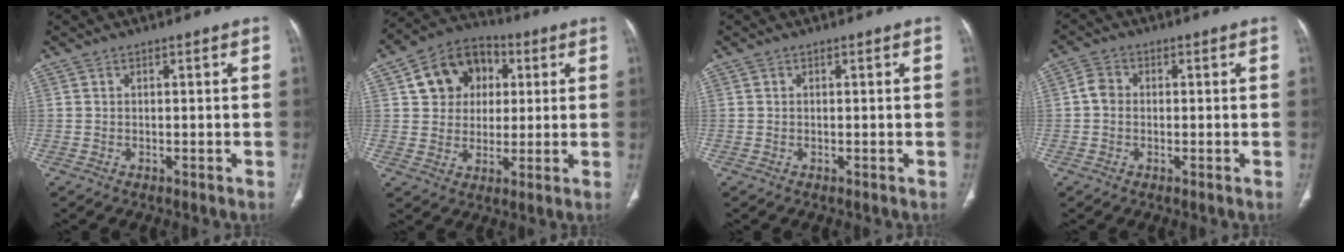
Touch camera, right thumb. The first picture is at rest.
{"total": 12.7, "force": [3.6, 10.4, 6.3], "torque": [-0.068, 0.005, 0.053]}
{"total": 0.0}
{"total": 3.0, "force": [-0.1, 2.6, 1.6], "torque": [-0.023, 0.009, -0.009]}